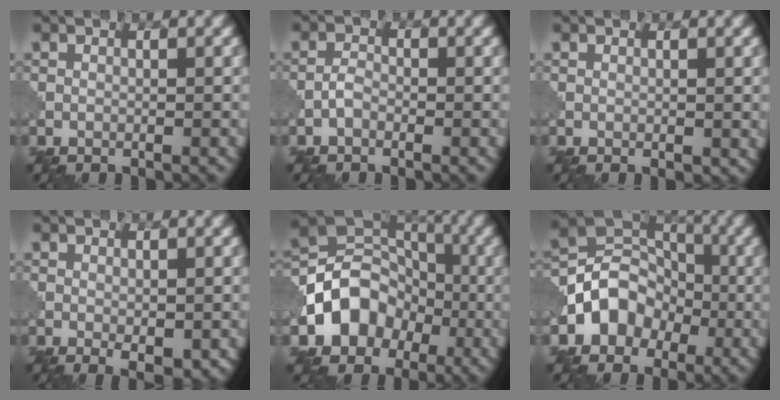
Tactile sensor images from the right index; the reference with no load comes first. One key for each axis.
{"total": 1.2, "fx": -0.7, "fy": 0.5, "fz": 0.7, "tx": -0.016, "ty": 0.005, "tz": -0.020}
{"total": 0.7, "fx": 0.1, "fy": 0.4, "fz": 0.5, "tx": -0.006, "ty": 0.000, "tz": 0.001}
{"total": 2.2, "fx": -0.6, "fy": 1.0, "fz": 1.9, "tx": -0.030, "ty": -0.008, "tz": -0.004}
{"total": 7.4, "fx": -2.4, "fy": 5.9, "fz": 3.7, "tx": -0.038, "ty": 0.009, "tz": -0.048}
{"total": 5.4, "fx": -1.9, "fy": 4.4, "fz": 2.5, "tx": -0.016, "ty": 0.015, "tz": -0.044}